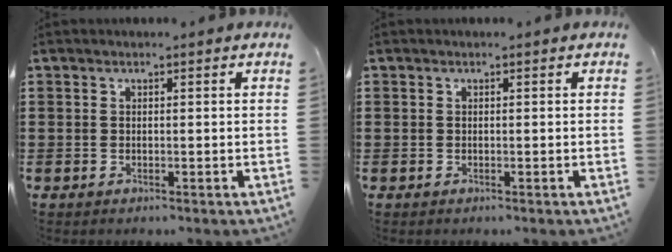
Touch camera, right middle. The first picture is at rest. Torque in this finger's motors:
{"motor_torque": [2.11, 0.03, -0.02, -0.01]}